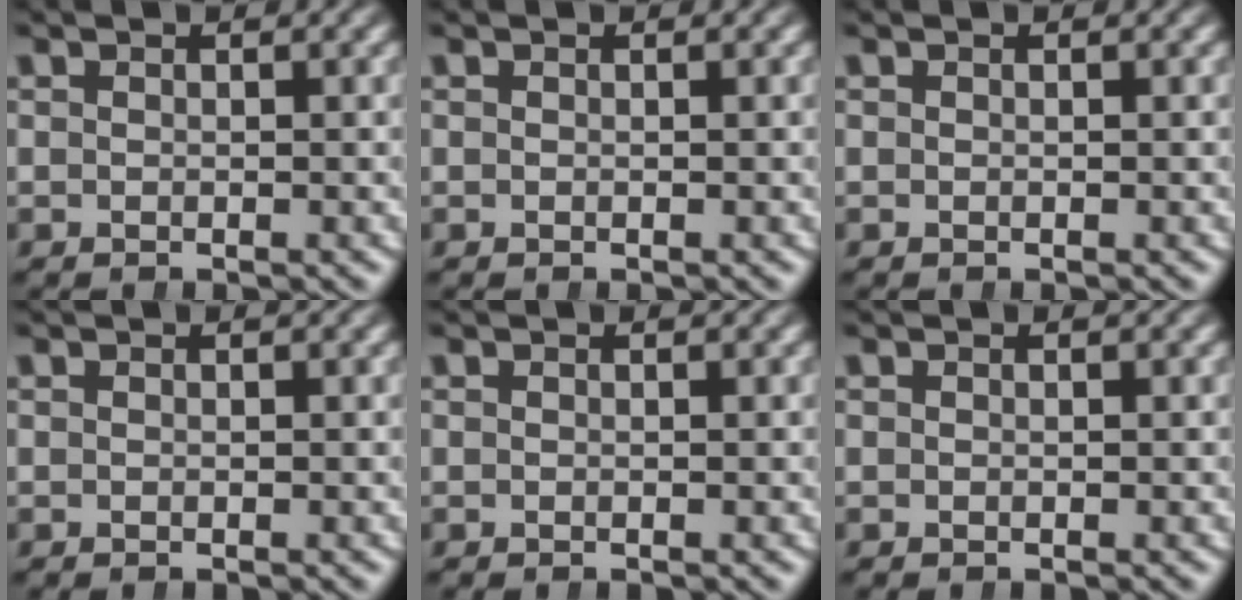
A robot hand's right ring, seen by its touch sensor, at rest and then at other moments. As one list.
[{"total": 0.0}, {"total": 0.0}, {"total": 0.0}, {"total": 0.0}, {"total": 0.0}]